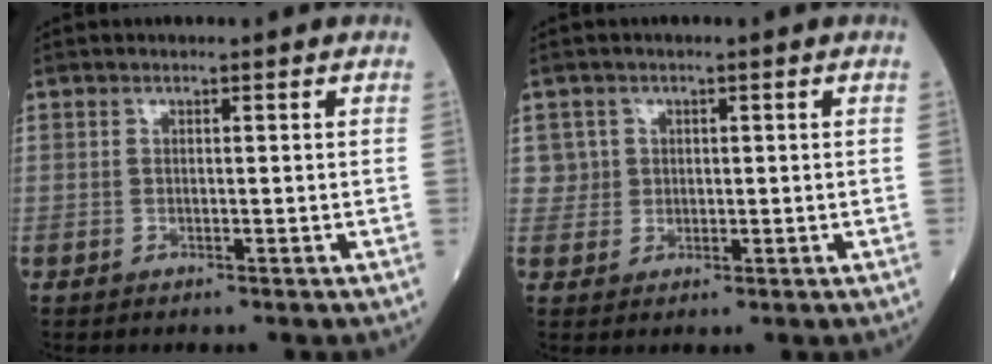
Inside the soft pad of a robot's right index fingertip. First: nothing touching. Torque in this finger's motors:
{"motor_torque": [-0.22, 0.15, -0.03, -0.01]}